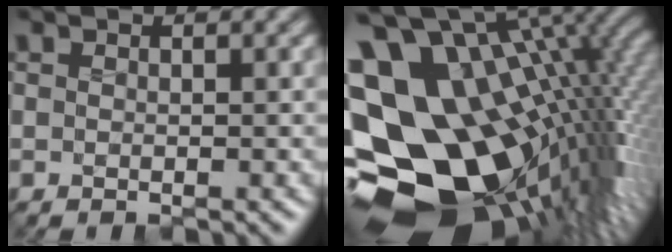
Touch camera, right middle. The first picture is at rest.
{"total": 19.3, "force": [0.2, 12.2, 14.9], "torque": [-0.291, -0.025, 0.024]}